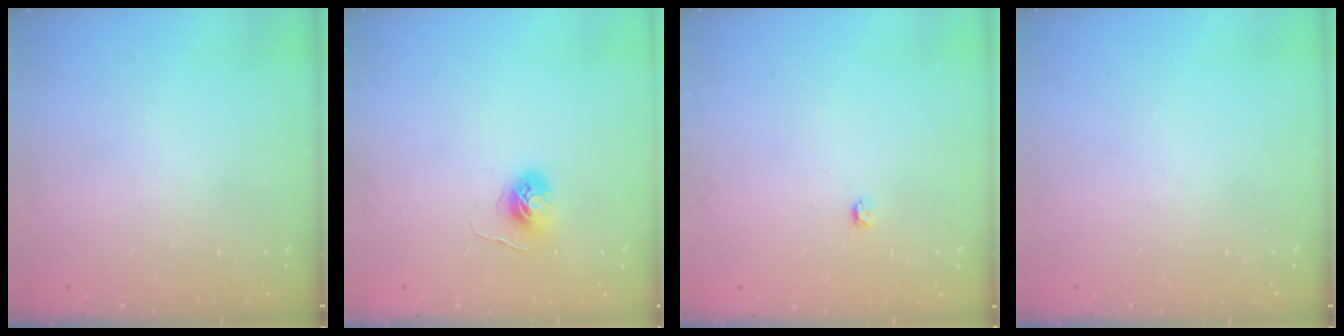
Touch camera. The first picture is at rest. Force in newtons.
{"total": 5.9, "press": 5.9, "slide": 0.3}
{"total": 3.2, "press": 3.2, "slide": 0.5}
{"total": 0.0}